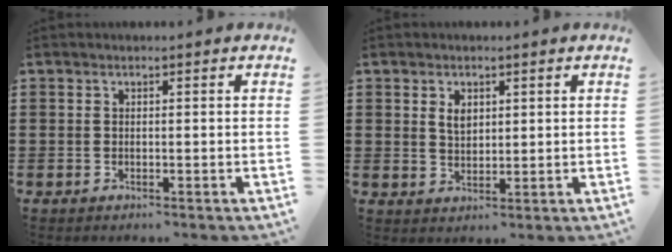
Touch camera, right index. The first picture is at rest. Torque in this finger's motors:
{"motor_torque": [0.20, 0.05, 0.04, 0.02]}